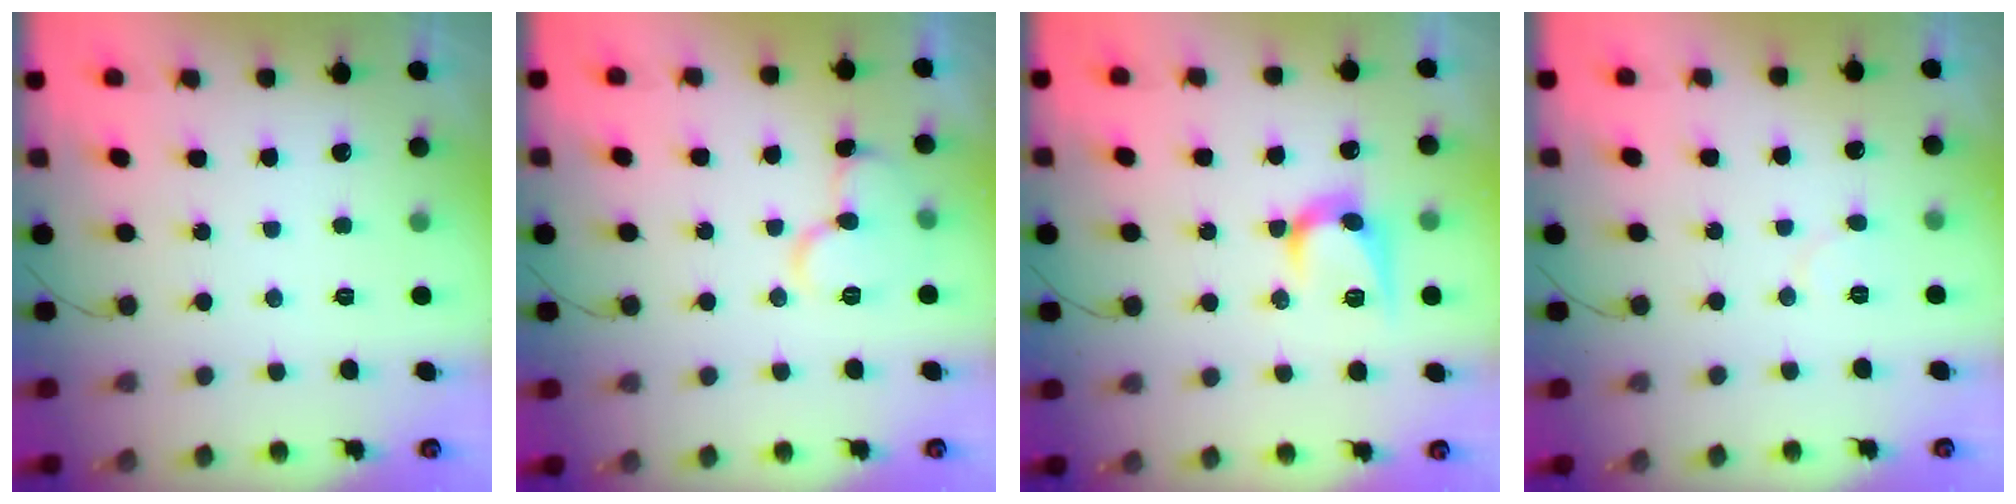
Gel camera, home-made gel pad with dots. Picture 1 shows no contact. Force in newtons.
{"total": 9.6, "press": 9.5, "slide": 1.2}
{"total": 10.1, "press": 10.0, "slide": 0.7}
{"total": 4.3, "press": 4.3, "slide": 0.5}